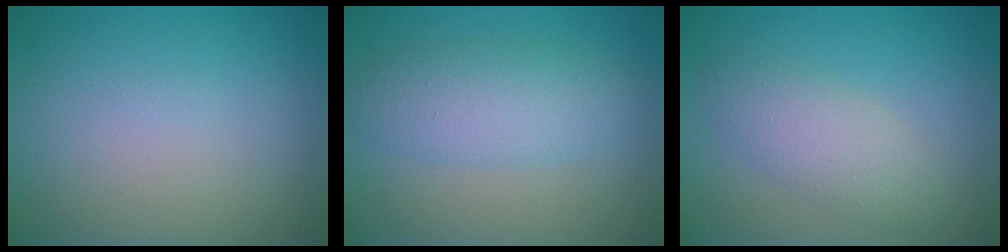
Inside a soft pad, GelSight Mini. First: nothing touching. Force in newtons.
{"total": 4.6, "press": 4.6, "slide": 0.2}
{"total": 3.3, "press": 3.3, "slide": 0.2}